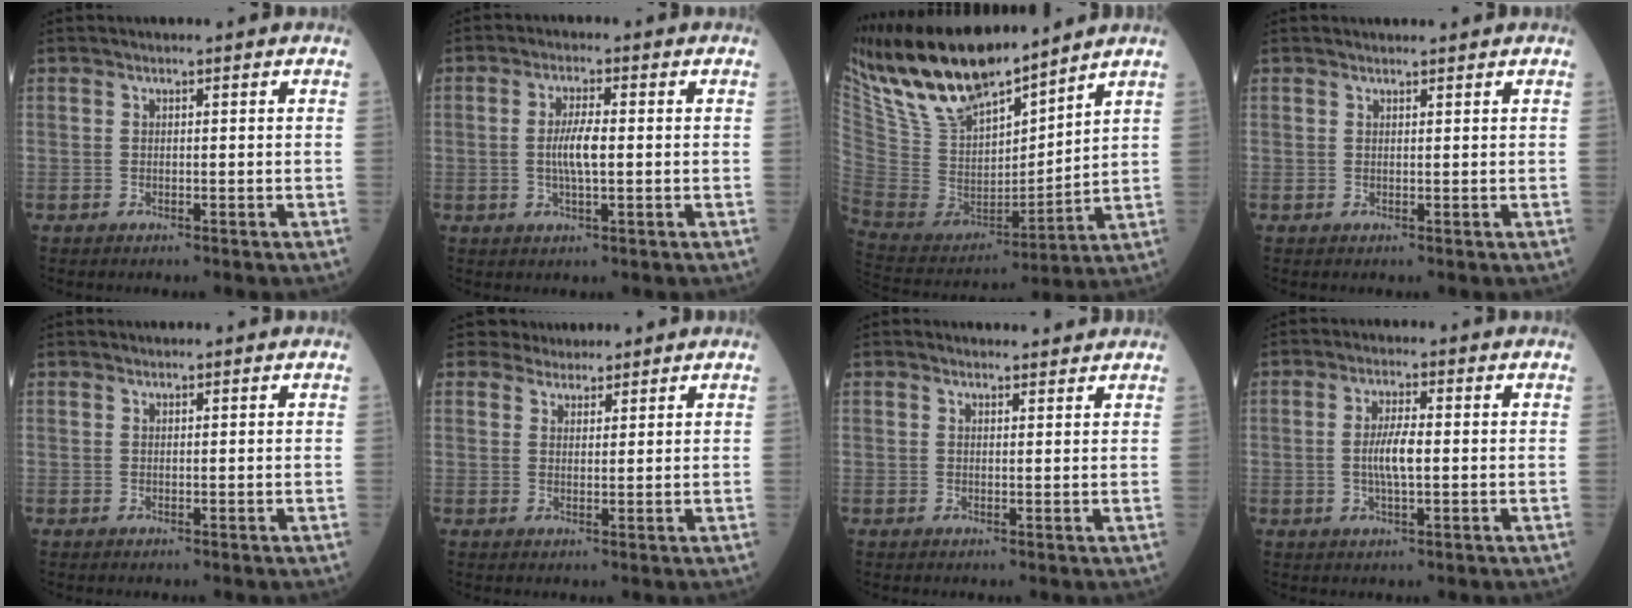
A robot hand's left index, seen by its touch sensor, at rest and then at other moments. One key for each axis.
{"total": 4.5, "fx": -0.3, "fy": 0.8, "fz": 4.4, "tx": -0.092, "ty": -0.002, "tz": -0.007}
{"total": 18.7, "fx": 15.9, "fy": 4.0, "fz": 8.9, "tx": -0.182, "ty": 0.003, "tz": 0.310}
{"total": 1.5, "fx": 1.5, "fy": 0.1, "fz": 0.2, "tx": -0.005, "ty": 0.006, "tz": 0.023}
{"total": 0.0}
{"total": 3.5, "fx": 3.1, "fy": 1.5, "fz": 0.0, "tx": 0.003, "ty": 0.013, "tz": 0.051}
{"total": 2.7, "fx": 2.6, "fy": 0.6, "fz": 0.2, "tx": -0.008, "ty": 0.003, "tz": 0.031}
{"total": 4.4, "fx": -0.3, "fy": 0.8, "fz": 4.3, "tx": -0.092, "ty": -0.002, "tz": -0.007}